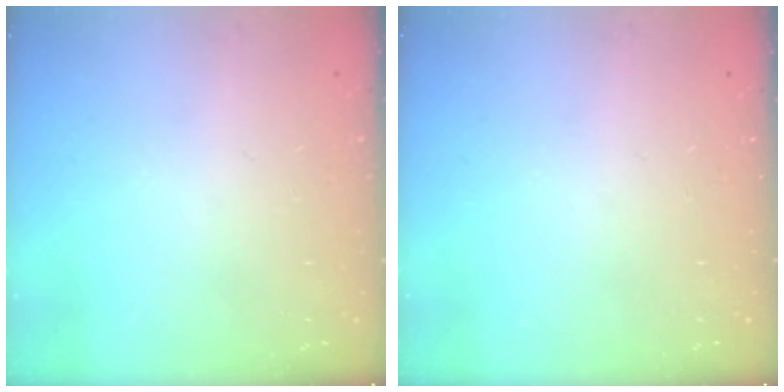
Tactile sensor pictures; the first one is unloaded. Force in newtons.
{"total": 0.0}